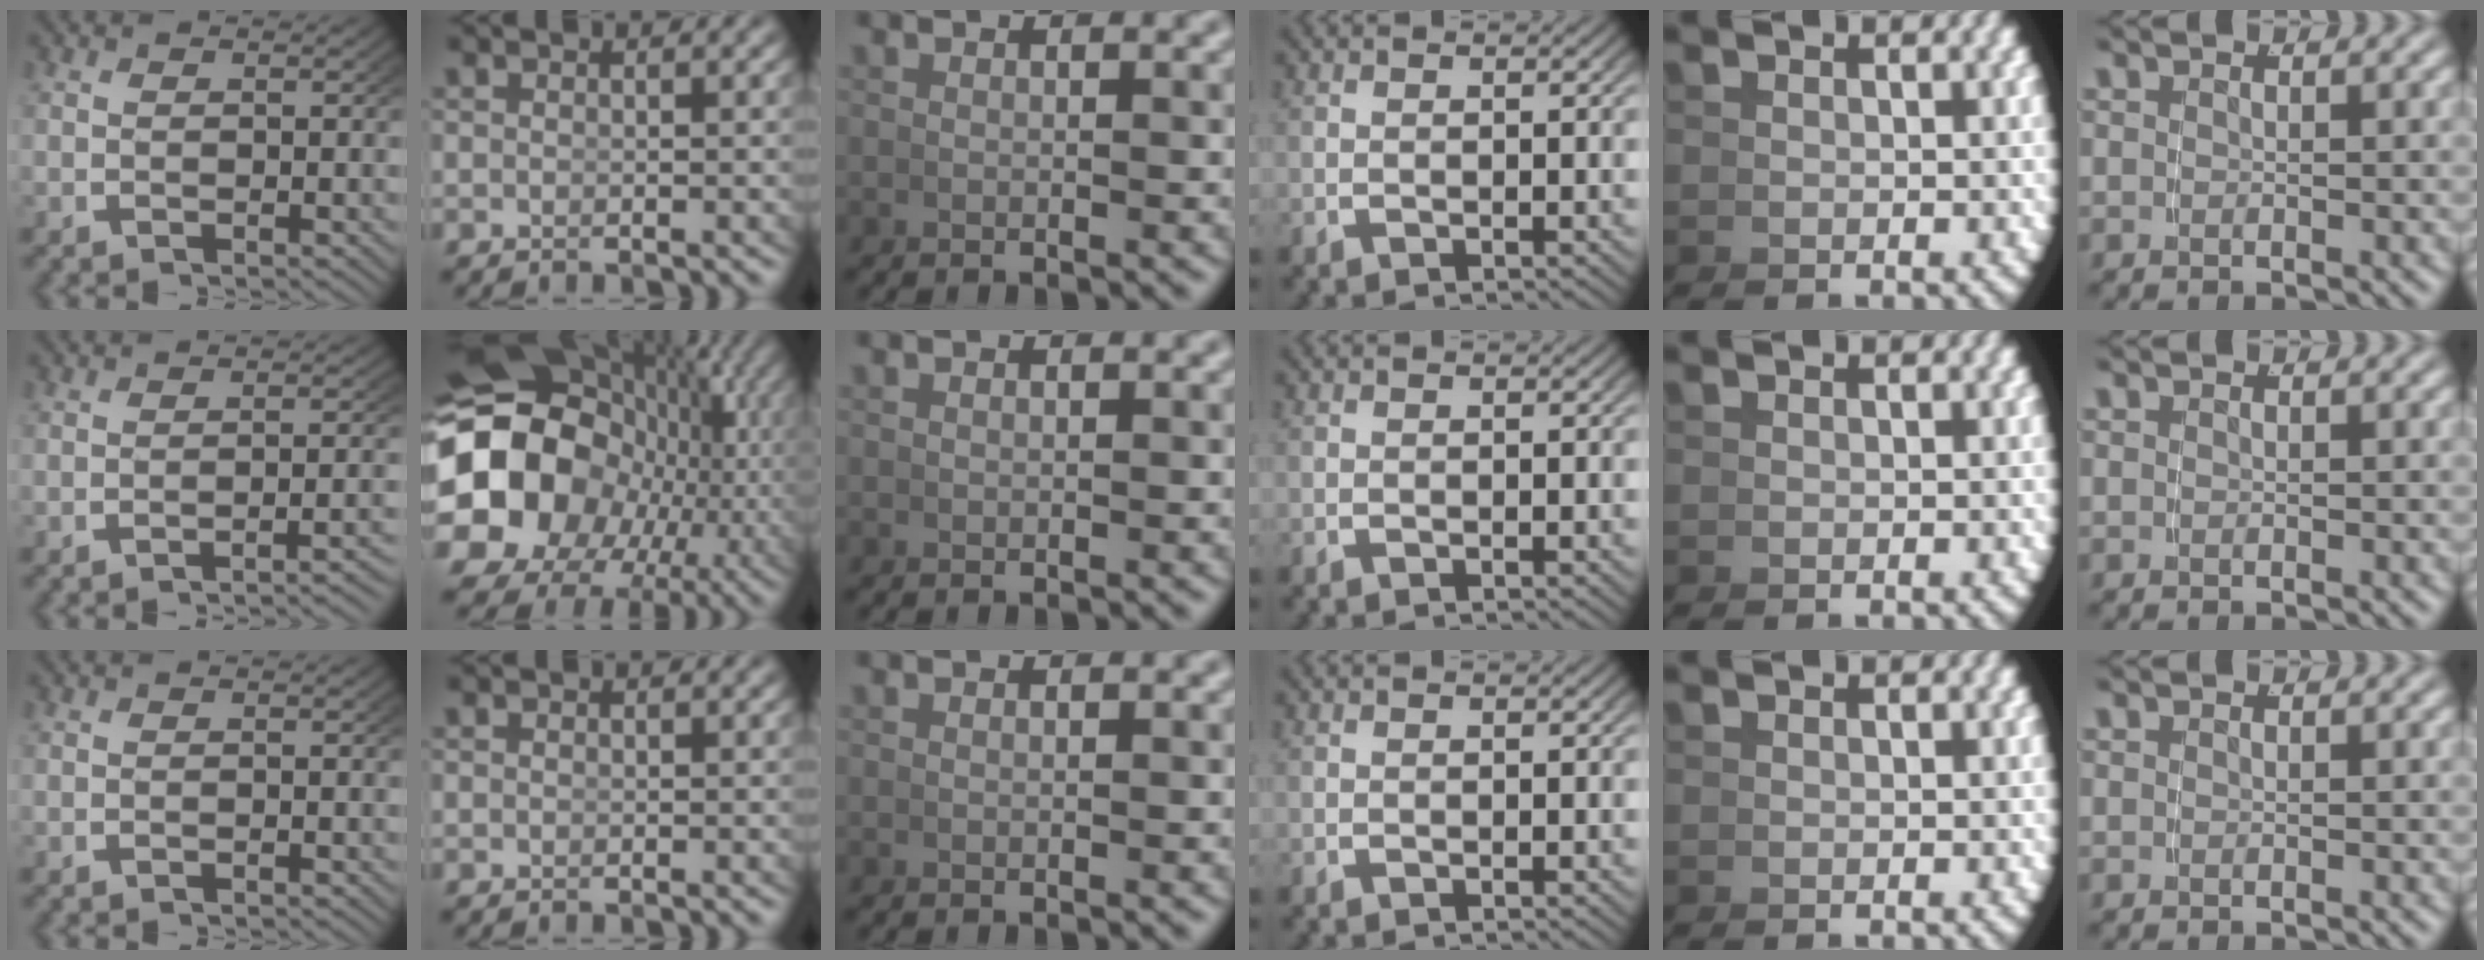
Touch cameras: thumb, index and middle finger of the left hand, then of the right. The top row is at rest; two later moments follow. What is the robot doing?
{"motion": "lift_and_place", "object": "bowl"}